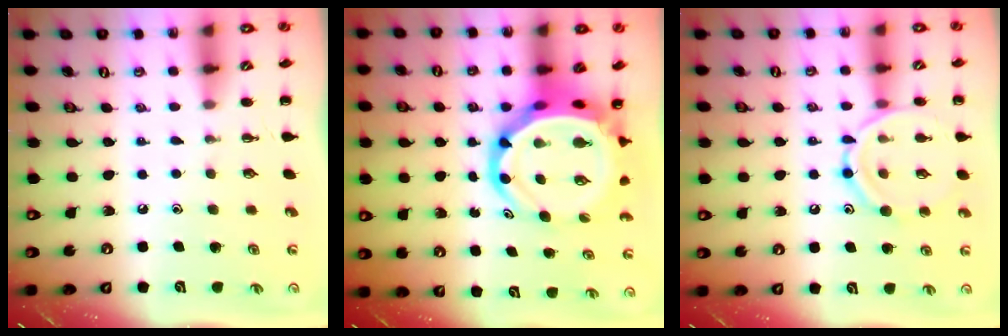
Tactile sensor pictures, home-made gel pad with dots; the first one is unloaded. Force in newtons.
{"total": 10.2, "press": 9.8, "slide": 2.8}
{"total": 12.4, "press": 12.3, "slide": 1.1}